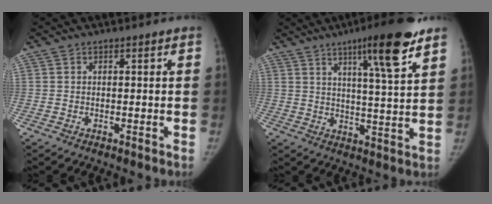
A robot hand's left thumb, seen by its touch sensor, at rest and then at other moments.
{"total": 13.5, "force": [7.9, 1.4, 10.8], "torque": [-0.157, -0.039, 0.118]}